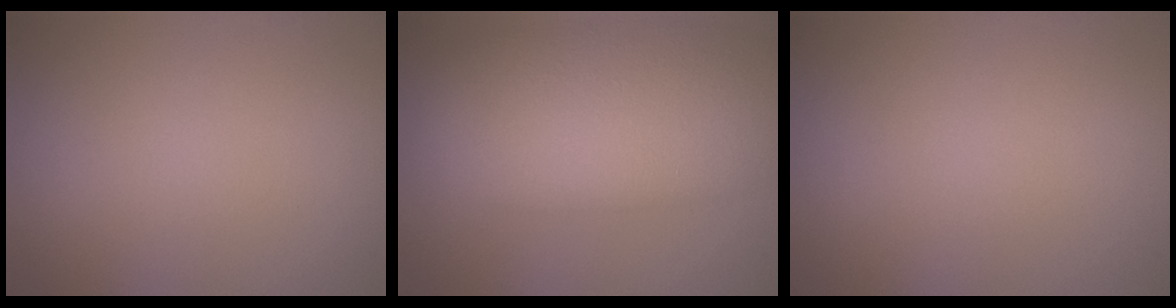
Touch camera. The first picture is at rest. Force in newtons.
{"total": 10.6, "press": 10.6, "slide": 0.6}
{"total": 0.0}